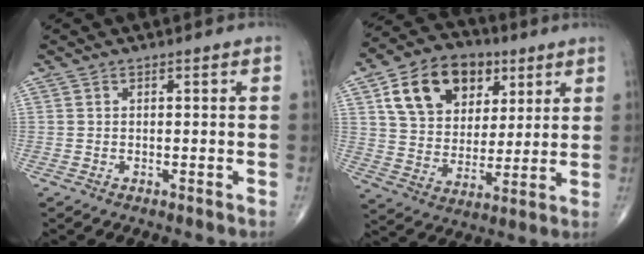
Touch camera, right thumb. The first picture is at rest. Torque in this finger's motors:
{"motor_torque": [1.04, 1.57, 0.22, -0.03, 0.21]}